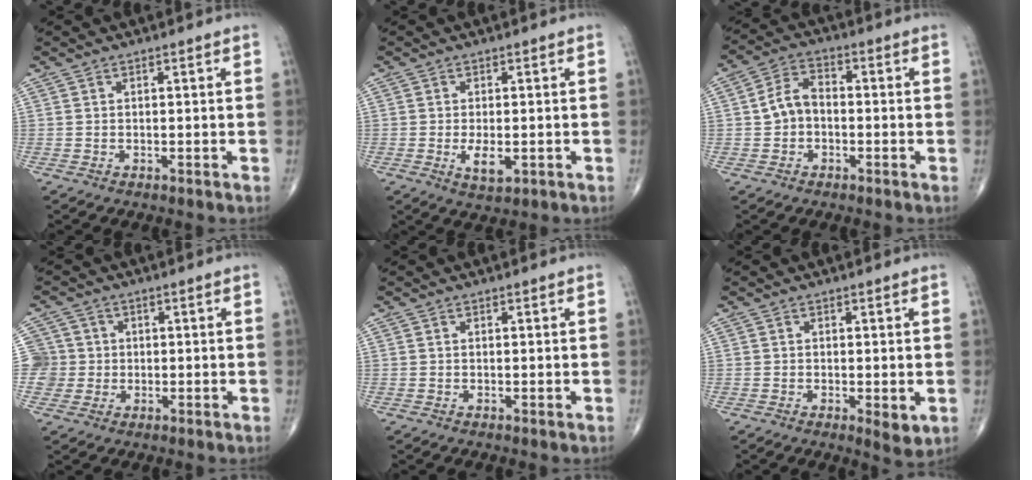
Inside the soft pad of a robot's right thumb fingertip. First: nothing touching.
{"total": 4.2, "force": [-1.0, 1.9, 3.6], "torque": [-0.063, -0.007, -0.014]}
{"total": 6.1, "force": [-0.7, 4.4, 4.1], "torque": [-0.066, 0.025, -0.025]}
{"total": 5.6, "force": [0.0, 5.6, 0.1], "torque": [0.026, 0.014, -0.005]}
{"total": 0.0}
{"total": 3.6, "force": [-0.8, 1.4, 3.3], "torque": [-0.048, -0.011, -0.013]}